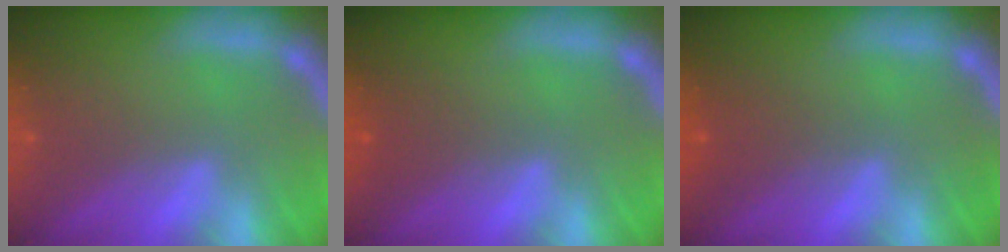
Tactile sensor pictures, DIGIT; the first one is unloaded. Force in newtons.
{"total": 1.5}
{"total": 2.0}